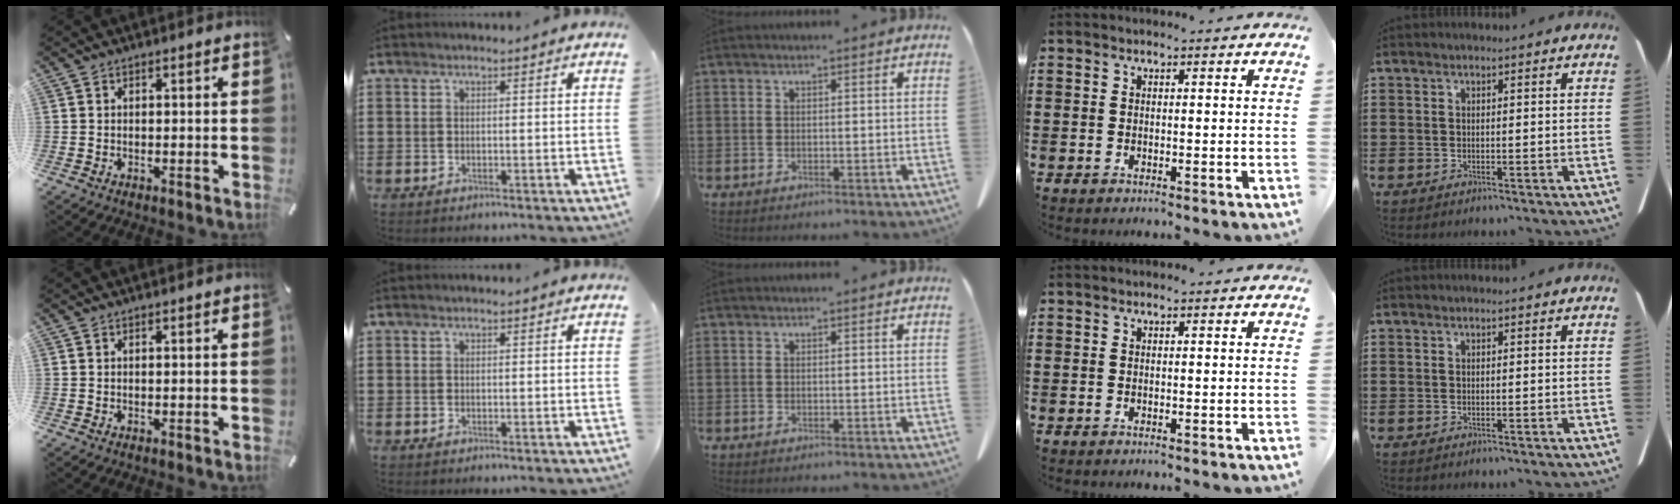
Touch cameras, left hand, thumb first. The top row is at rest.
{}